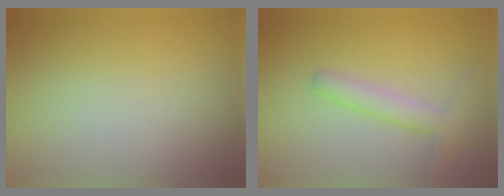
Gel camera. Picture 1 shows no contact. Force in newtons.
{"total": 2.7, "press": 2.7, "slide": 0.1}